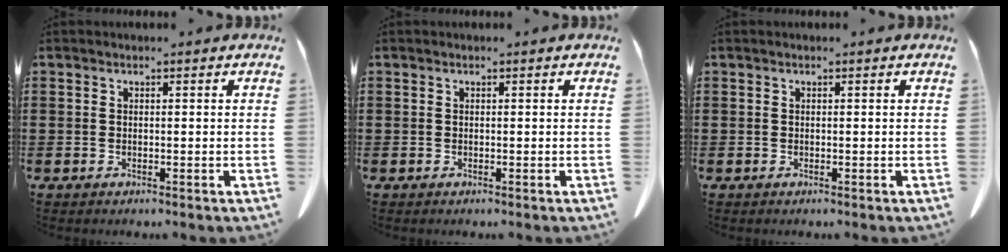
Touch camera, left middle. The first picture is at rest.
{"total": 0.0}
{"total": 0.0}